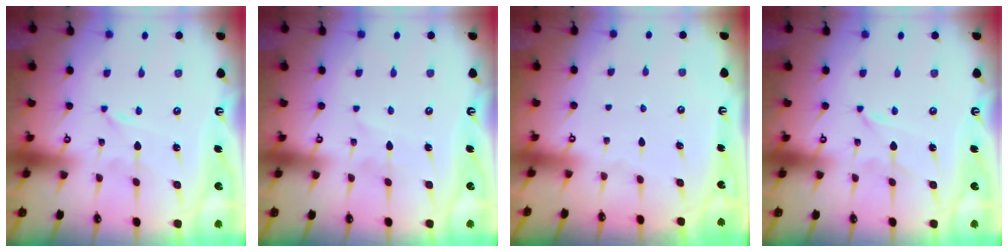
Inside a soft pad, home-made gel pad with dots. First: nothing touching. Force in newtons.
{"total": 2.7, "press": 2.7, "slide": 0.3}
{"total": 0.0}
{"total": 1.1, "press": 1.1, "slide": 0.1}